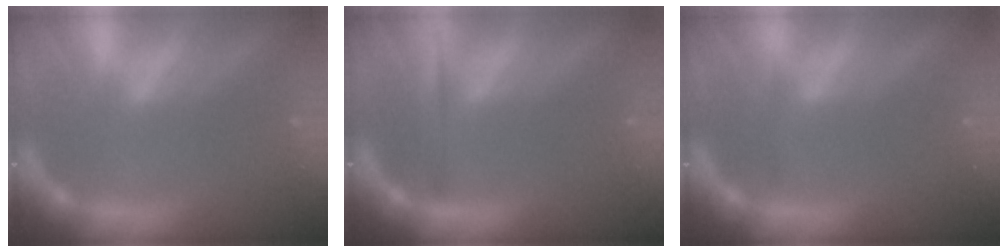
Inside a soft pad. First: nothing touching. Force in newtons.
{"total": 2.0}
{"total": 0.9}